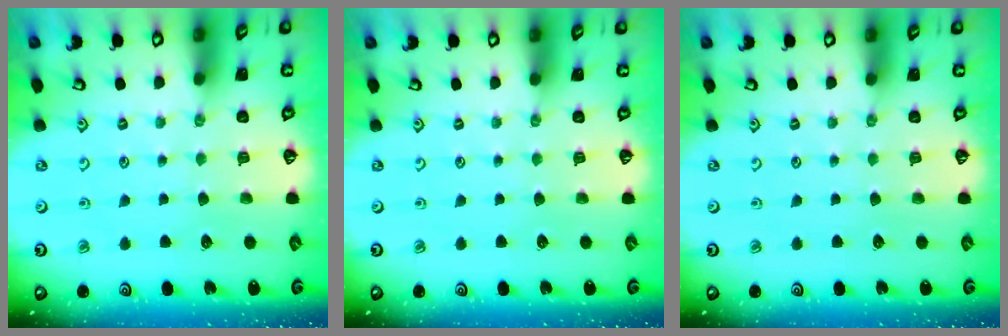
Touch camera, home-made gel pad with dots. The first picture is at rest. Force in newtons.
{"total": 0.0}
{"total": 0.0}